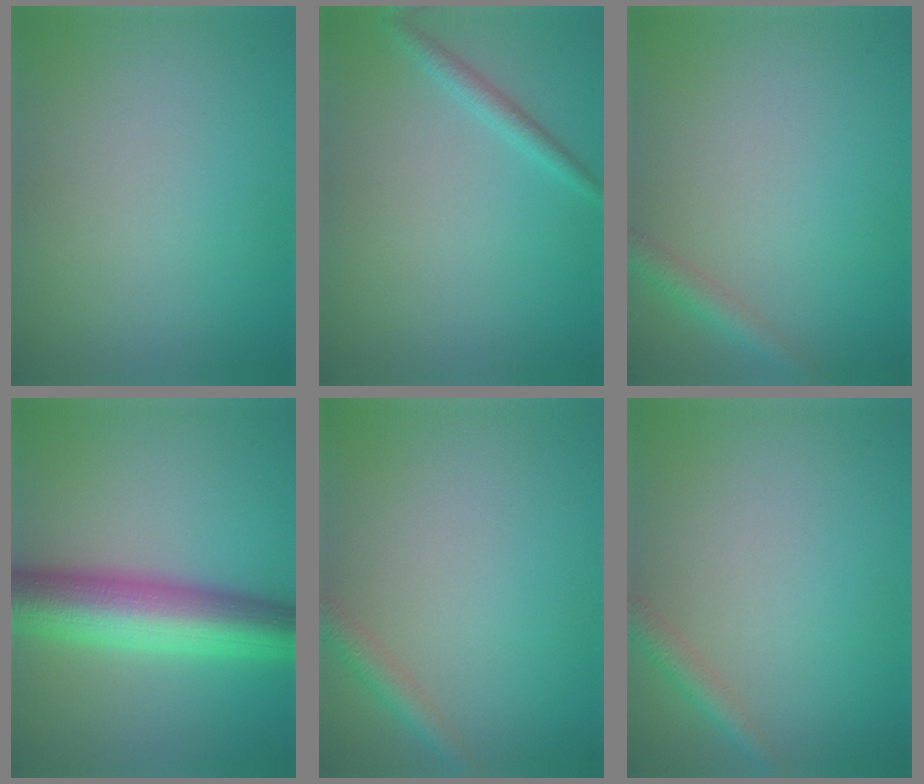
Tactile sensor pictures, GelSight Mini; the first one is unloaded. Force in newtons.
{"total": 1.5, "press": 1.5, "slide": 0.0}
{"total": 1.9, "press": 1.9, "slide": 0.1}
{"total": 9.4, "press": 9.4, "slide": 0.3}
{"total": 1.8, "press": 1.8, "slide": 0.1}
{"total": 1.8, "press": 1.8, "slide": 0.1}